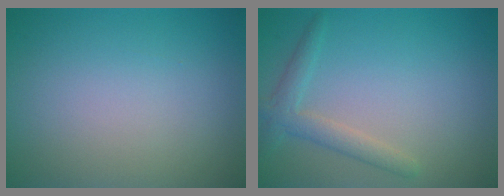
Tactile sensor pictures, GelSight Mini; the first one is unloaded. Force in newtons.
{"total": 2.3, "press": 2.3, "slide": 0.2}